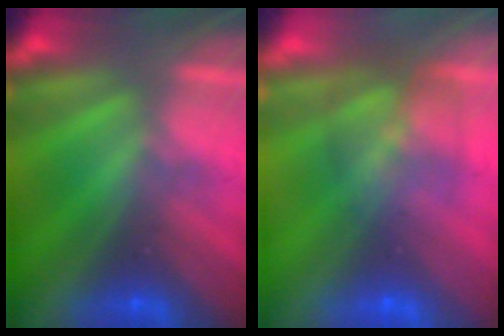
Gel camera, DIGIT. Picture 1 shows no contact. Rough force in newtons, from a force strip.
{"total": 6.9}